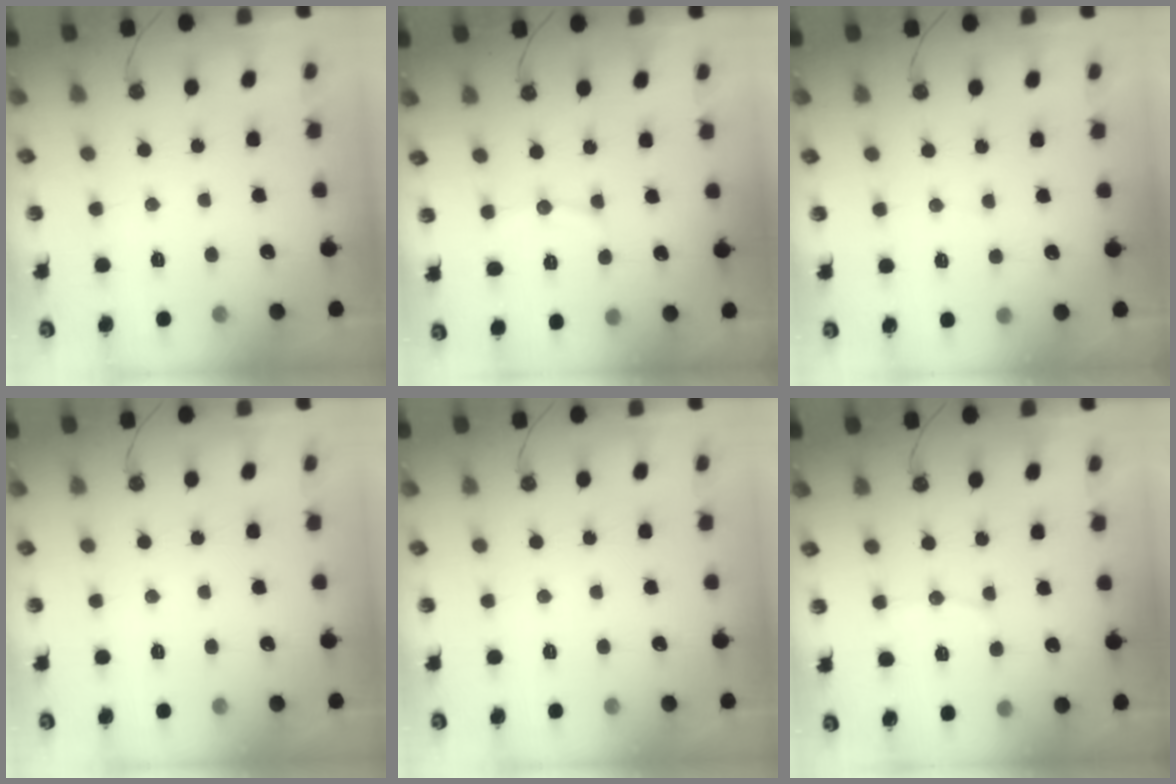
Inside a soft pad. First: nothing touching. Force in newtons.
{"total": 6.5, "press": 6.5, "slide": 0.2}
{"total": 3.2, "press": 3.2, "slide": 0.3}
{"total": 0.0}
{"total": 0.0}
{"total": 7.2, "press": 7.1, "slide": 0.7}